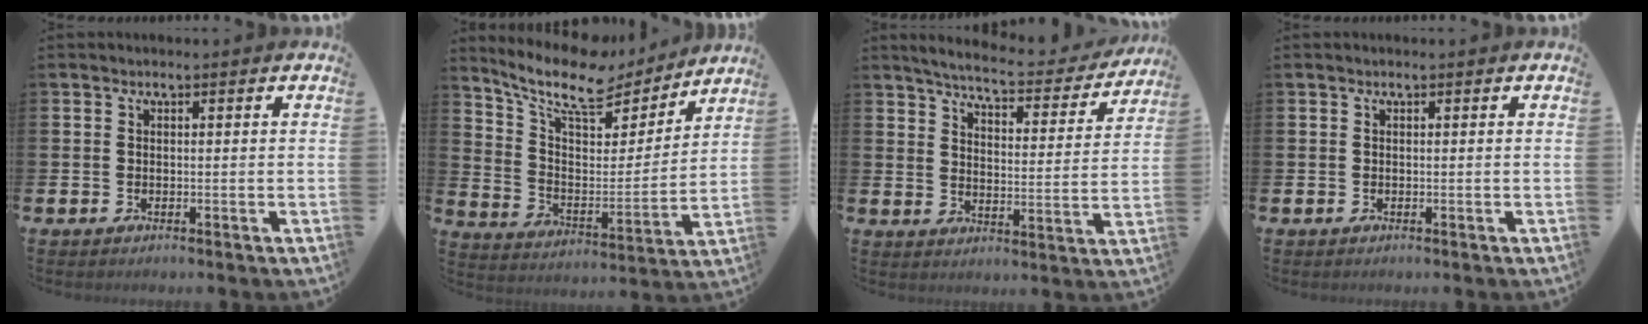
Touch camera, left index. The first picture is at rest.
{"total": 10.9, "force": [9.0, 3.9, 4.8], "torque": [-0.120, -0.056, 0.150]}
{"total": 5.7, "force": [5.3, 0.5, 2.0], "torque": [-0.058, -0.038, 0.086]}
{"total": 0.0}